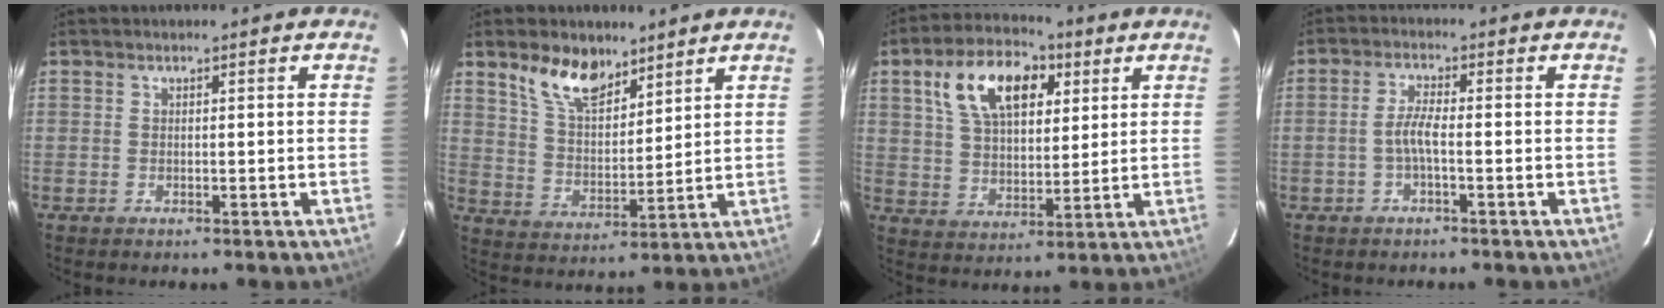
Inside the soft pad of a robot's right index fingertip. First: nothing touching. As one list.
[{"total": 10.1, "force": [7.2, 4.6, 5.3], "torque": [-0.095, 0.008, 0.140]}, {"total": 14.9, "force": [6.6, 8.0, 10.7], "torque": [-0.197, 0.029, 0.117]}, {"total": 3.0, "force": [-1.1, 0.3, 2.8], "torque": [-0.061, 0.005, -0.023]}]